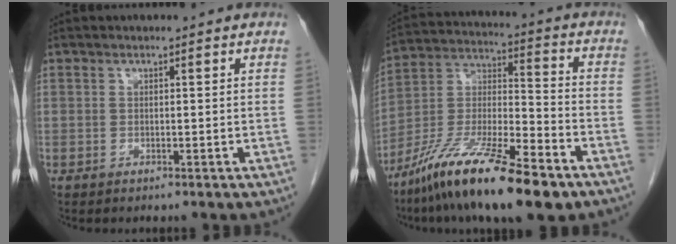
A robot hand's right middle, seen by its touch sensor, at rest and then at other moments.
{"total": 19.9, "force": [-13.2, 3.0, 14.6], "torque": [-0.278, -0.031, -0.235]}